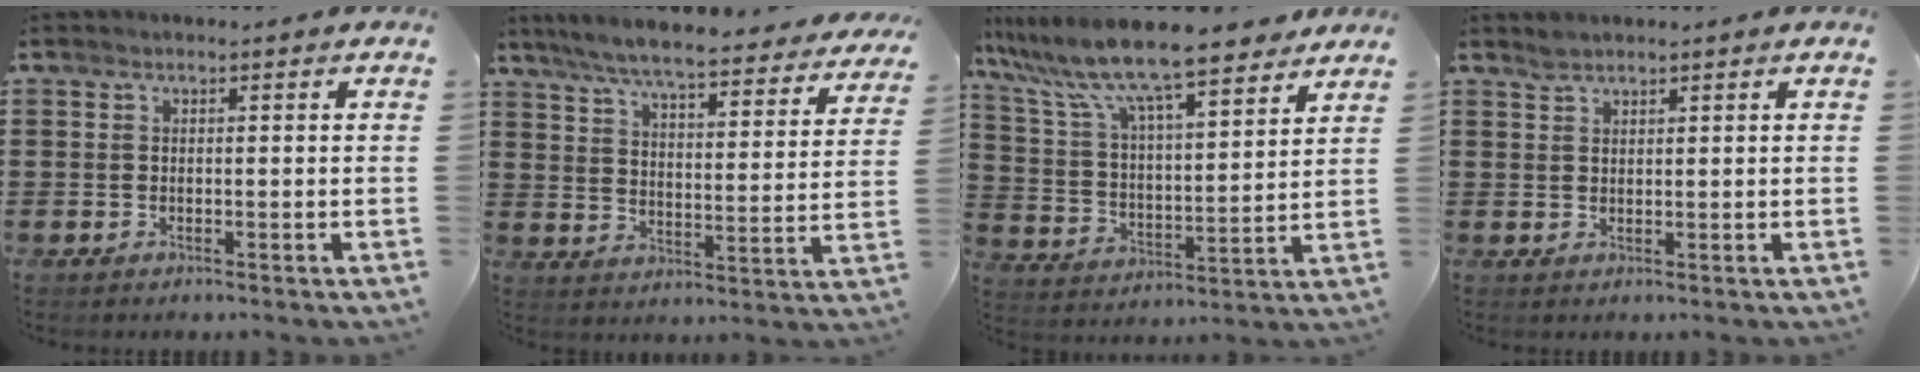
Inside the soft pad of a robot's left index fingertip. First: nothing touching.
{"total": 6.8, "force": [6.2, -0.2, 2.7], "torque": [-0.080, -0.043, 0.106]}
{"total": 10.8, "force": [9.5, 0.8, 5.2], "torque": [-0.140, -0.052, 0.159]}
{"total": 1.3, "force": [1.2, 0.3, 0.1], "torque": [-0.005, -0.001, 0.024]}